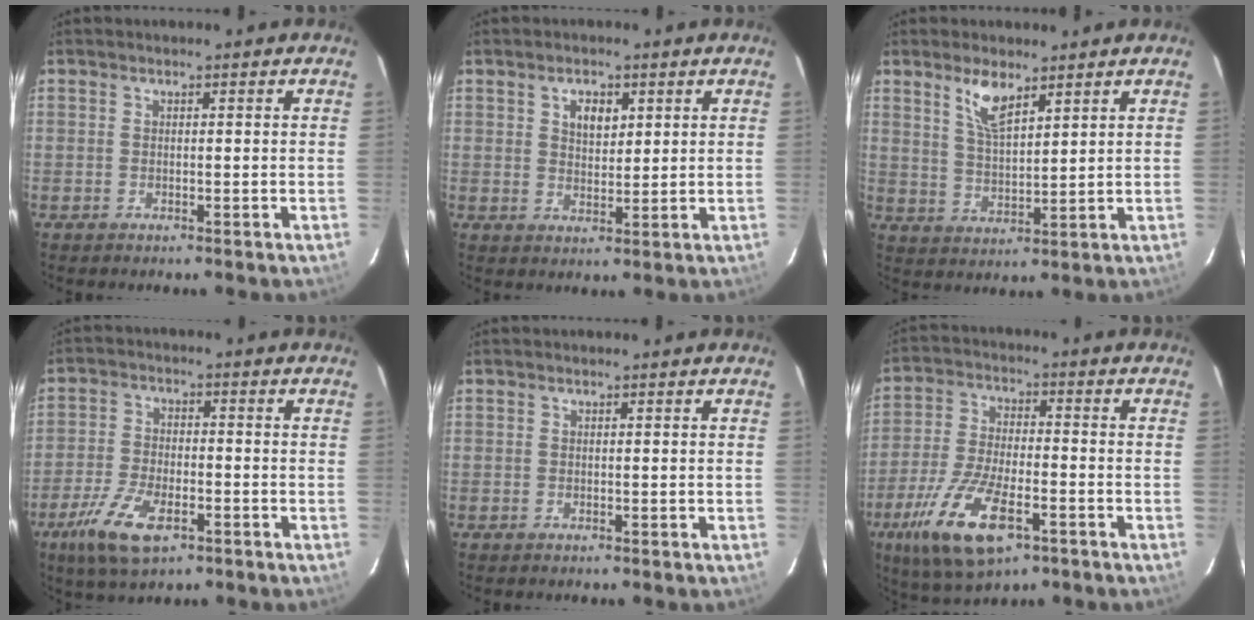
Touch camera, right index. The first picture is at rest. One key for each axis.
{"total": 4.2, "fx": 1.8, "fy": 2.5, "fz": 2.8, "tx": -0.045, "ty": 0.007, "tz": 0.032}
{"total": 6.4, "fx": 4.2, "fy": 2.0, "fz": 4.3, "tx": -0.081, "ty": 0.000, "tz": 0.086}
{"total": 10.4, "fx": -5.7, "fy": 4.4, "fz": 7.5, "tx": -0.175, "ty": -0.015, "tz": -0.107}
{"total": 0.0}
{"total": 15.8, "fx": -7.9, "fy": 6.1, "fz": 12.2, "tx": -0.259, "ty": -0.032, "tz": -0.146}